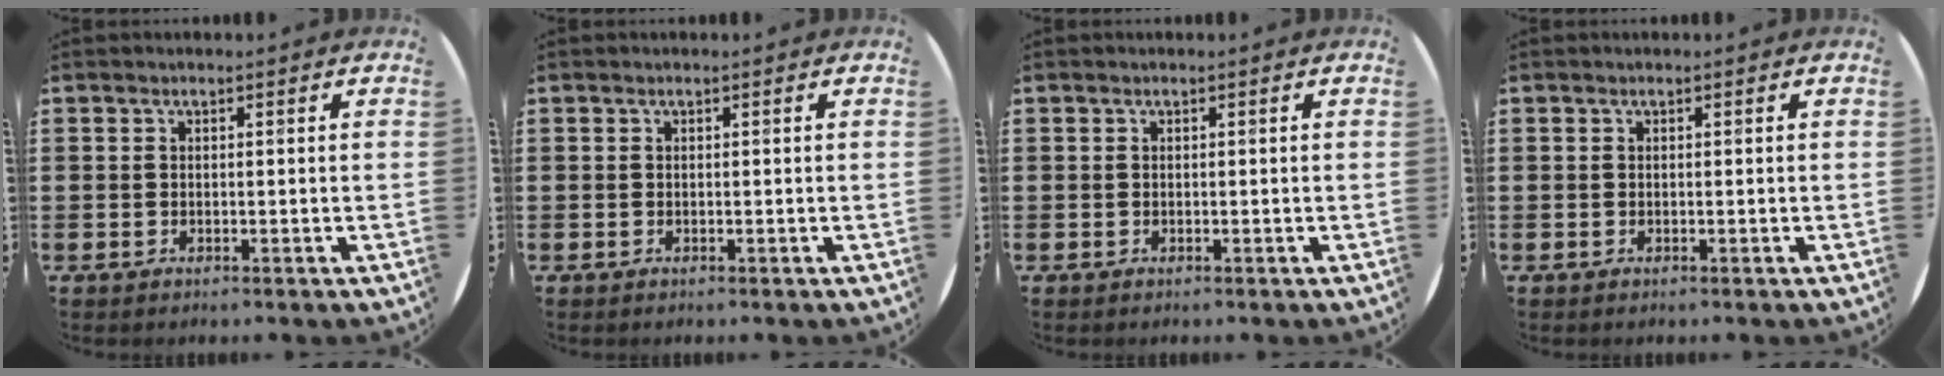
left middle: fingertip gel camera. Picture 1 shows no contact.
{"total": 0.0}
{"total": 0.0}
{"total": 0.0}